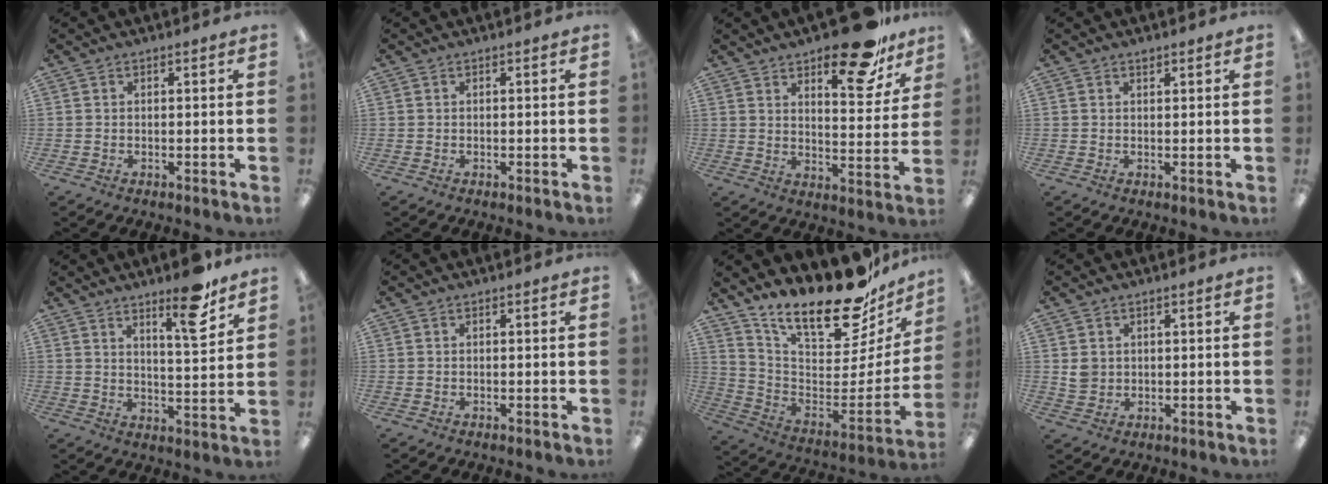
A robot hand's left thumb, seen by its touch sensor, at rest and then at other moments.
{"total": 0.0}
{"total": 17.7, "force": [12.9, 6.6, 10.2], "torque": [-0.120, -0.086, 0.208]}
{"total": 1.0, "force": [0.8, 0.3, 0.3], "torque": [-0.008, 0.000, 0.016]}
{"total": 11.2, "force": [8.0, 2.3, 7.5], "torque": [-0.100, -0.051, 0.127]}
{"total": 0.0}
{"total": 22.1, "force": [17.3, 7.3, 11.7], "torque": [-0.161, -0.141, 0.292]}
{"total": 3.2, "force": [1.2, 2.9, 0.9], "torque": [-0.012, 0.001, 0.021]}